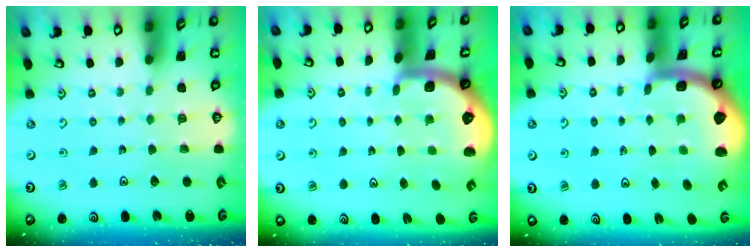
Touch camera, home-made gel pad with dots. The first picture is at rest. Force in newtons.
{"total": 2.4, "press": 2.3, "slide": 0.8}
{"total": 3.5, "press": 2.4, "slide": 2.6}